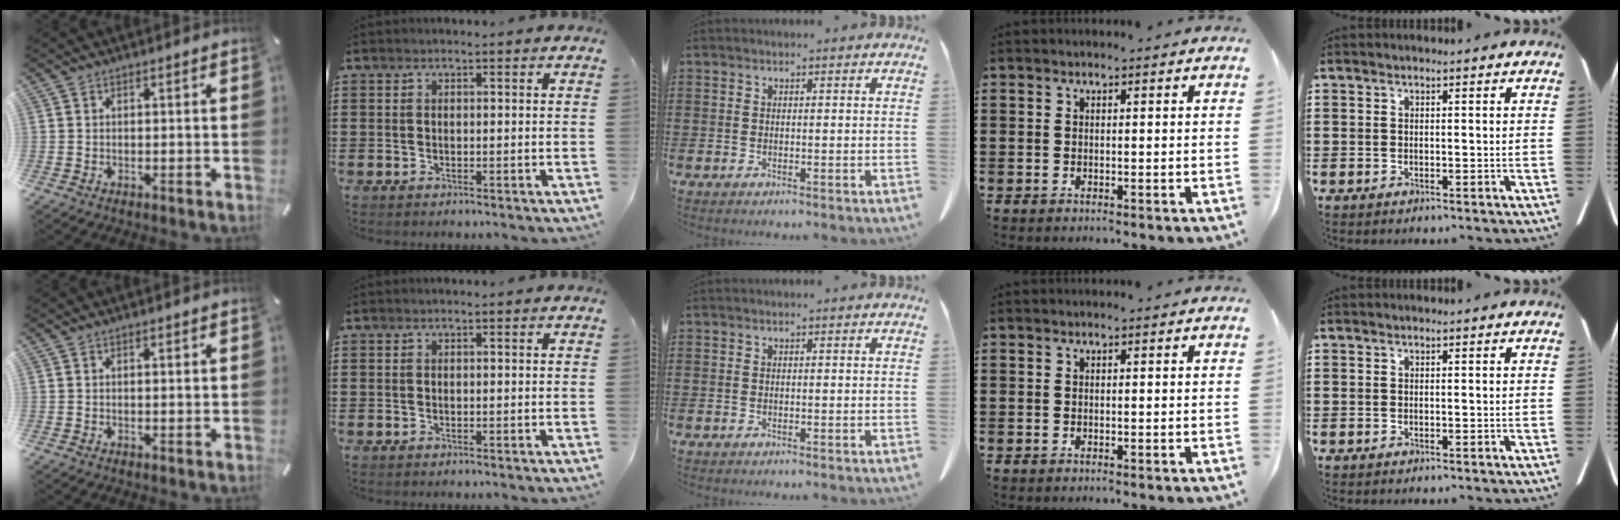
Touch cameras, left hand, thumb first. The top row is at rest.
{"thumb": {"total": 0.5, "force": [0.2, 0.1, 0.5], "torque": [-0.009, 0.000, 0.004]}}